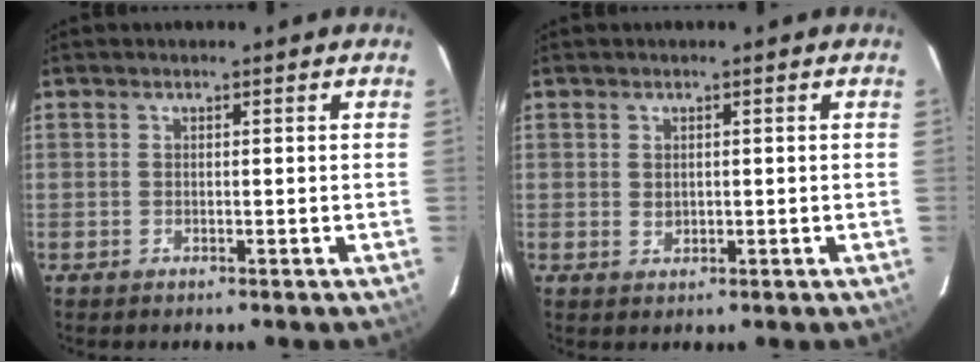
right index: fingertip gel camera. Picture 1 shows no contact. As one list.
[{"total": 1.2, "force": [0.2, 1.0, 0.6], "torque": [-0.009, 0.001, 0.006]}]